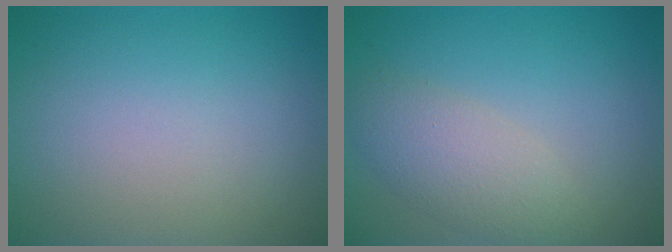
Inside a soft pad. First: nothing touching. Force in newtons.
{"total": 3.6, "press": 3.6, "slide": 0.3}